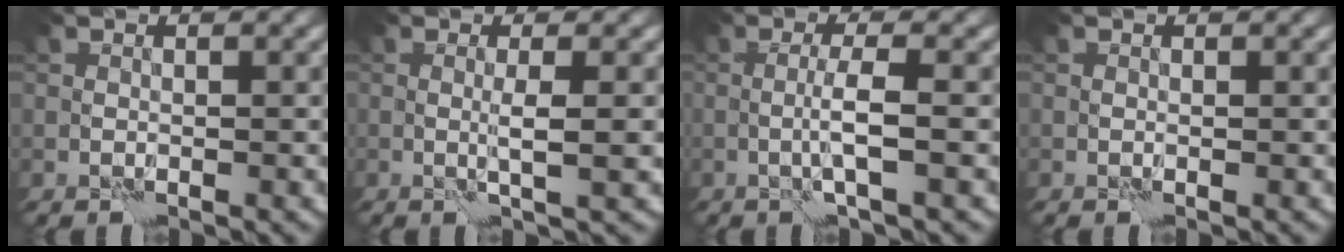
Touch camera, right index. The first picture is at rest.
{"total": 1.9, "force": [0.4, -0.2, 1.8], "torque": [-0.033, -0.006, 0.005]}
{"total": 2.4, "force": [0.0, -0.1, 2.4], "torque": [-0.043, -0.001, -0.003]}
{"total": 0.0}